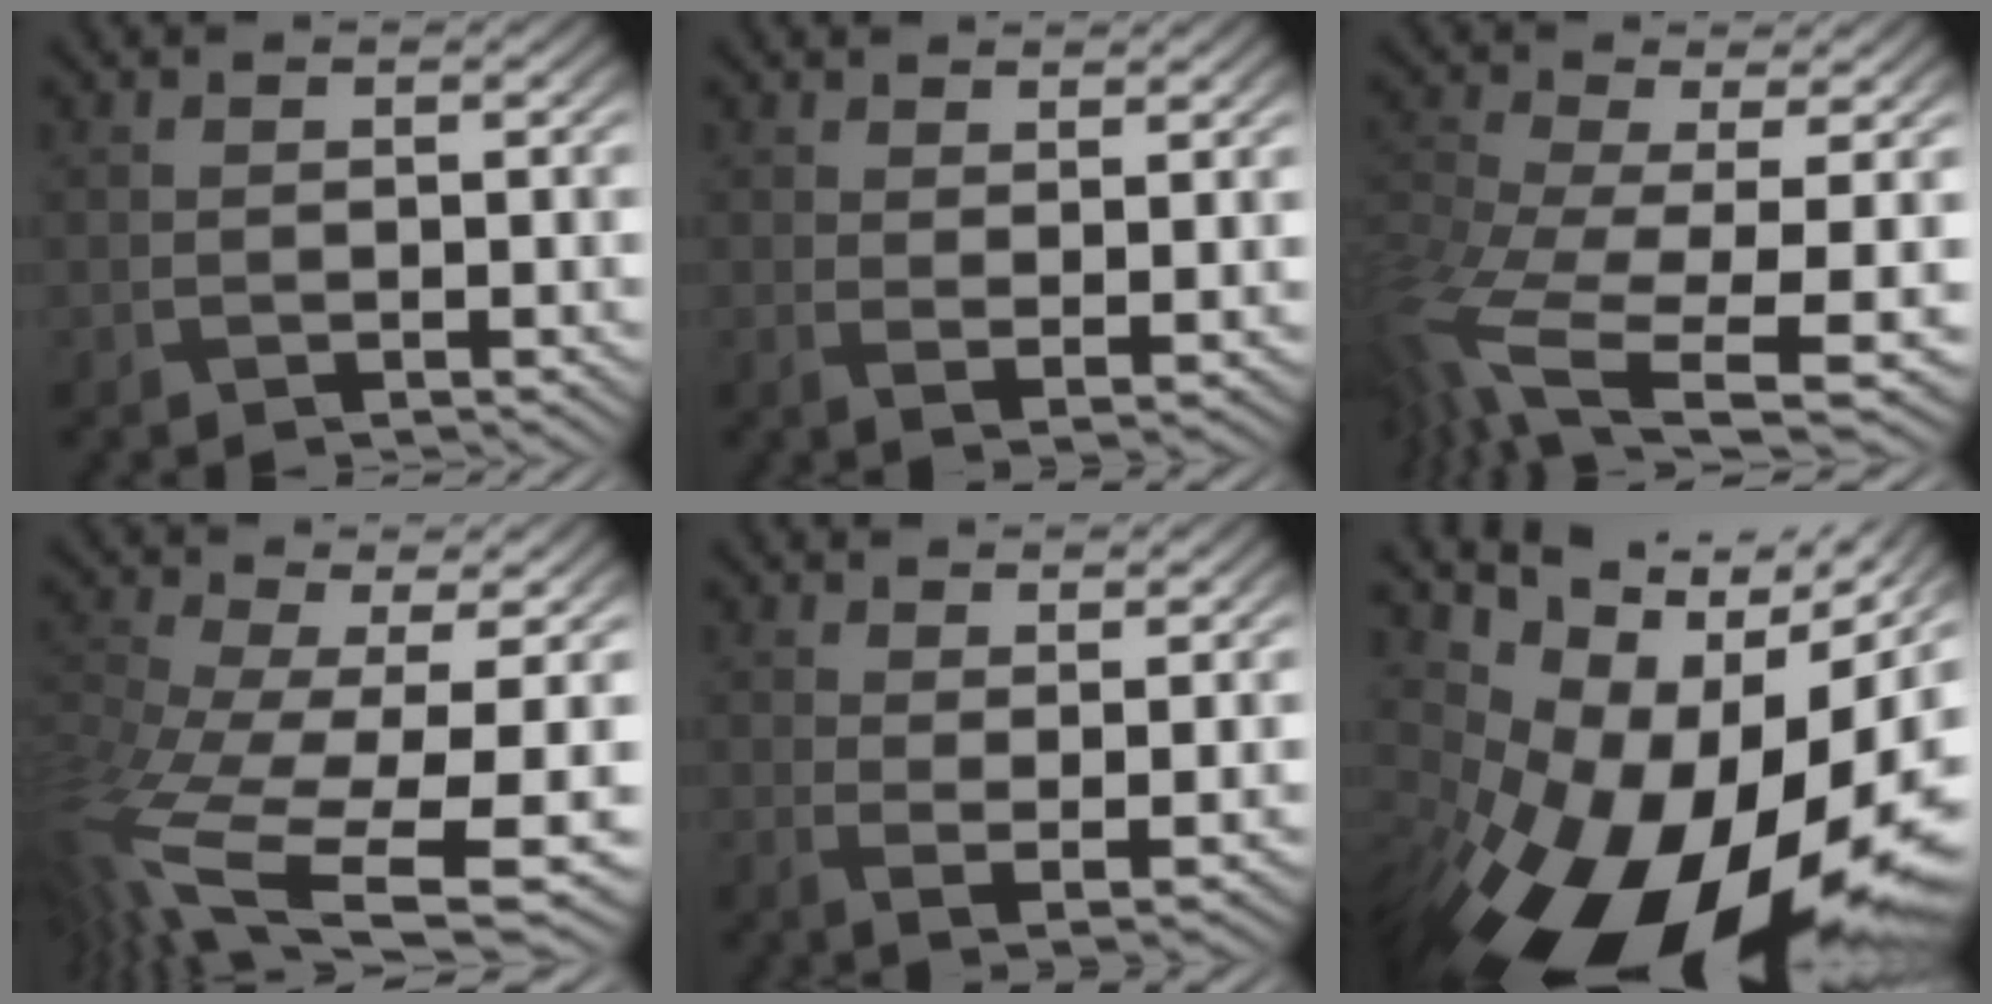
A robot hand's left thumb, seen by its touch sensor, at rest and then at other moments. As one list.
[{"total": 2.1, "force": [1.9, 0.0, 0.9], "torque": [-0.025, -0.002, 0.035]}, {"total": 10.4, "force": [-2.8, 3.5, 9.4], "torque": [-0.239, -0.023, -0.038]}, {"total": 12.0, "force": [-3.2, 4.1, 10.8], "torque": [-0.272, -0.032, -0.028]}, {"total": 2.8, "force": [2.3, 0.2, 1.5], "torque": [-0.036, -0.005, 0.042]}, {"total": 18.6, "force": [-3.6, 12.2, 13.6], "torque": [-0.223, -0.035, -0.045]}]